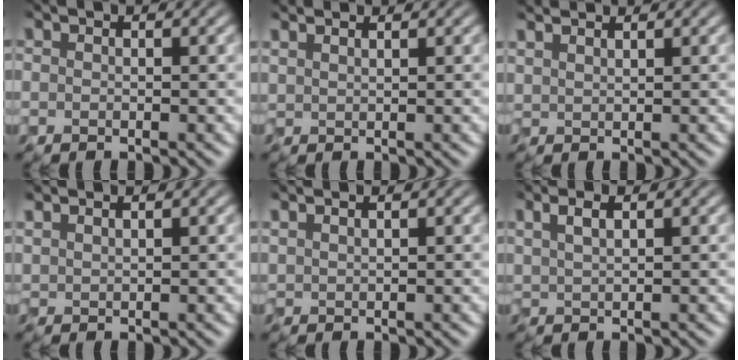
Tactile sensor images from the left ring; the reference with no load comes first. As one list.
[{"total": 2.3, "force": [2.2, 0.5, 0.7], "torque": [-0.012, 0.006, 0.030]}, {"total": 2.6, "force": [2.4, 0.4, 0.8], "torque": [-0.008, 0.006, 0.034]}, {"total": 1.3, "force": [1.2, 0.1, 0.2], "torque": [-0.007, 0.003, 0.026]}, {"total": 1.3, "force": [1.2, 0.3, 0.5], "torque": [-0.008, 0.004, 0.020]}, {"total": 2.0, "force": [1.3, 0.6, 1.4], "torque": [-0.027, 0.002, 0.028]}]